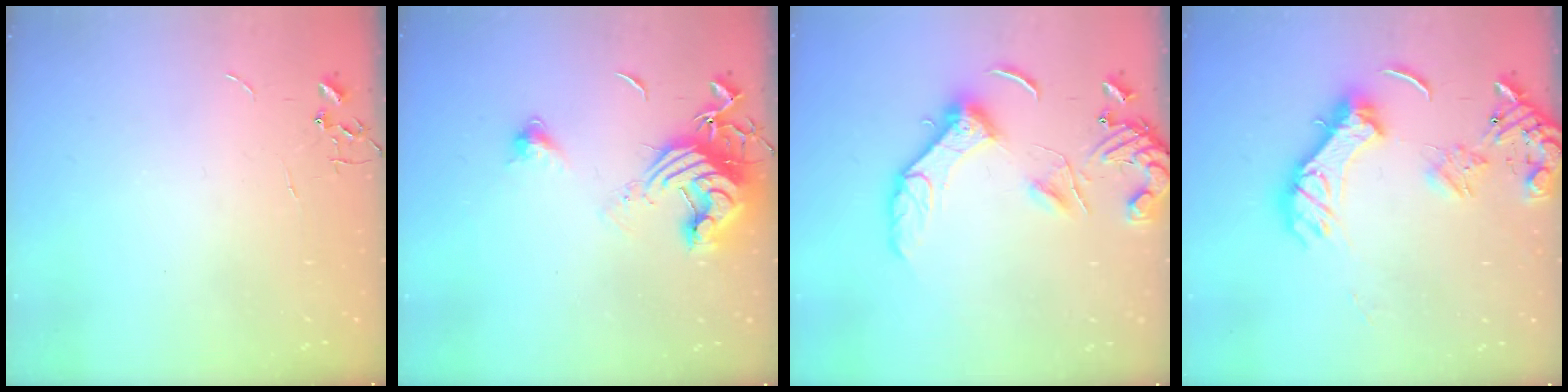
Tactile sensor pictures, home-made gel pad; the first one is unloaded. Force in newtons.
{"total": 13.8, "press": 13.7, "slide": 1.7}
{"total": 13.5, "press": 13.4, "slide": 1.7}
{"total": 15.8, "press": 15.6, "slide": 2.3}